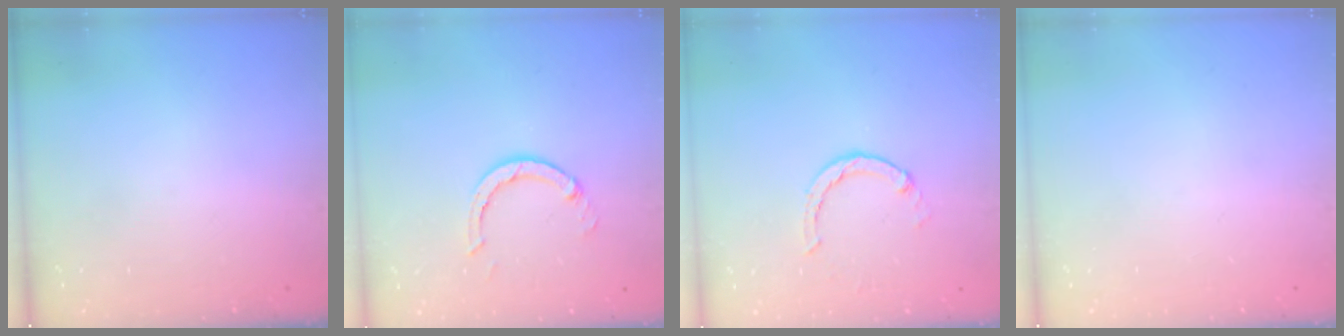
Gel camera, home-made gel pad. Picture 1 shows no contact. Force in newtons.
{"total": 3.7, "press": 3.7, "slide": 0.1}
{"total": 2.0, "press": 2.0, "slide": 0.2}
{"total": 0.0}